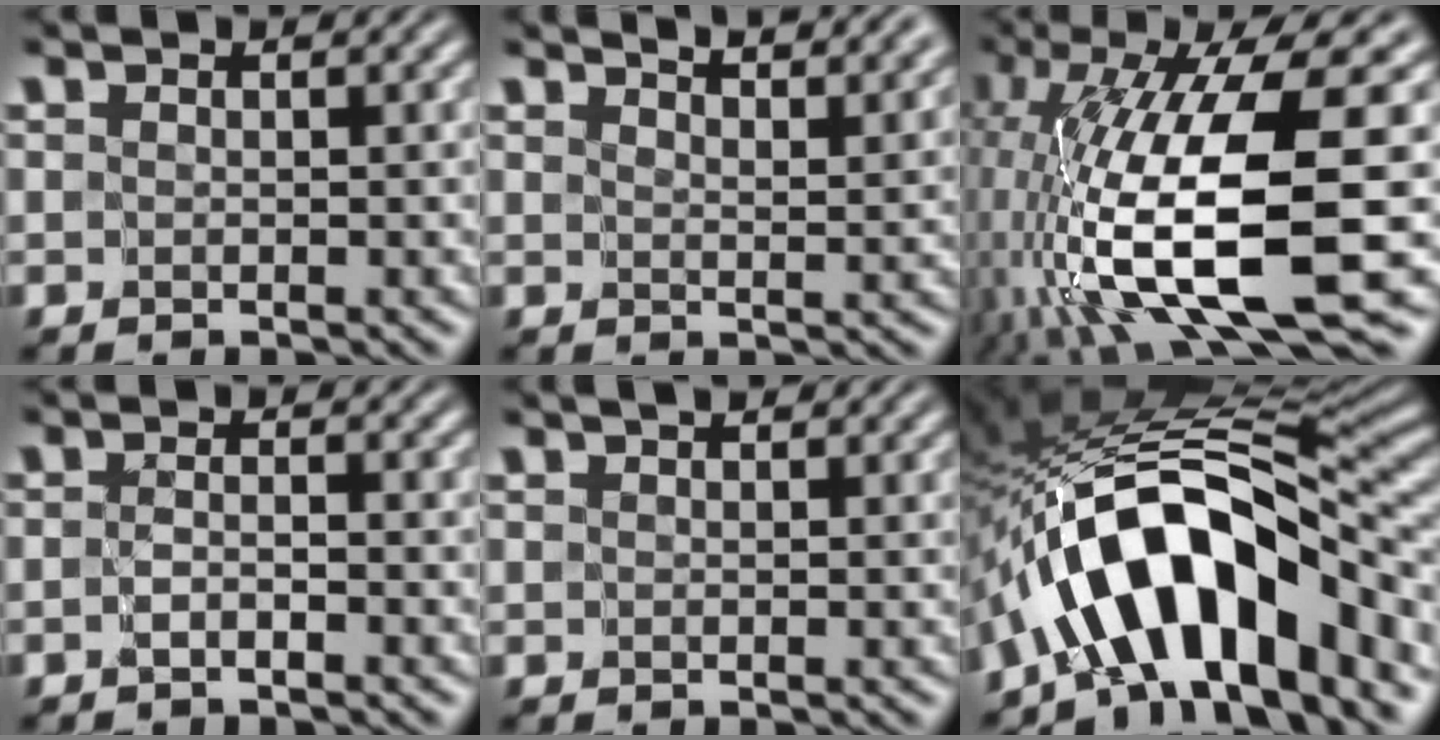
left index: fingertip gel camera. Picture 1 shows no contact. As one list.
[{"total": 7.7, "force": [6.5, 2.0, 3.7], "torque": [-0.018, 0.022, 0.048]}, {"total": 14.9, "force": [-3.2, 4.3, 13.9], "torque": [-0.269, -0.008, -0.048]}, {"total": 1.1, "force": [-0.9, -0.2, 0.5], "torque": [-0.009, -0.003, -0.016]}, {"total": 1.6, "force": [1.3, 0.4, 0.8], "torque": [-0.001, -0.001, 0.016]}, {"total": 13.1, "force": [-6.2, 5.1, 10.3], "torque": [-0.148, 0.022, -0.111]}]